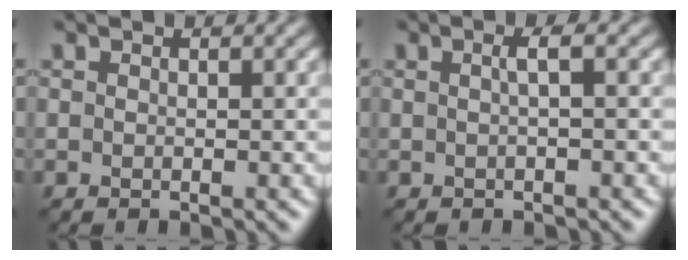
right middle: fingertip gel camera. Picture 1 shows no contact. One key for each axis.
{"total": 1.4, "fx": 0.2, "fy": 0.2, "fz": 1.4, "tx": -0.024, "ty": 0.009, "tz": 0.001}